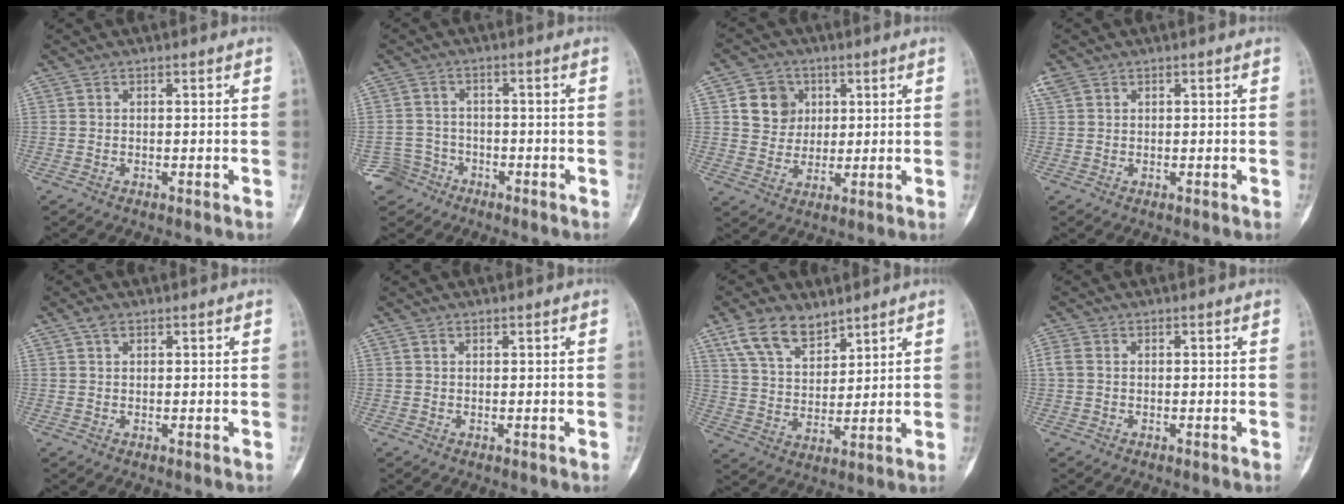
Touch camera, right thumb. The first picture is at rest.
{"total": 5.0, "force": [-3.2, 3.8, -0.2], "torque": [0.023, 0.024, -0.061]}
{"total": 8.0, "force": [2.5, 7.0, 2.8], "torque": [-0.014, -0.007, 0.046]}
{"total": 2.1, "force": [1.1, 1.7, 0.8], "torque": [-0.015, 0.013, 0.025]}
{"total": 1.7, "force": [1.0, 0.9, 1.0], "torque": [-0.017, 0.005, 0.016]}
{"total": 0.5, "force": [0.4, 0.3, 0.2], "torque": [-0.005, -0.002, 0.005]}
{"total": 10.1, "force": [6.9, 5.3, 5.1], "torque": [-0.079, -0.031, 0.140]}
{"total": 1.7, "force": [0.1, 1.3, 1.1], "torque": [-0.031, 0.005, -0.001]}